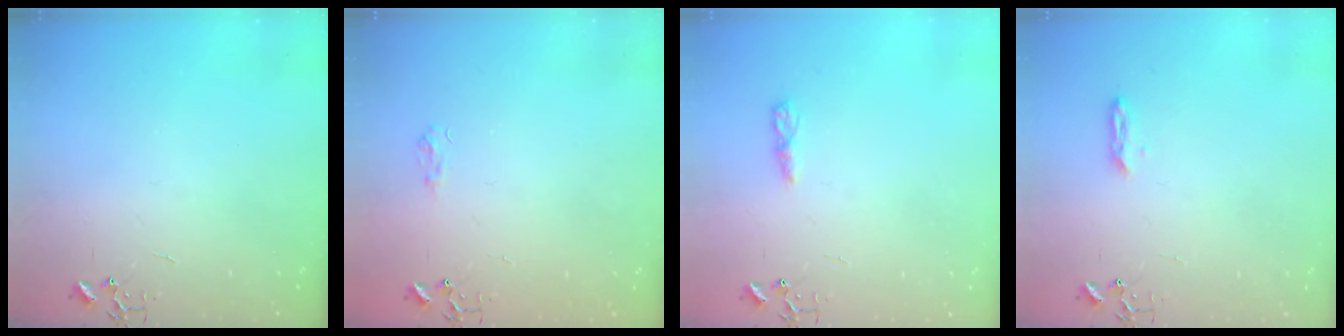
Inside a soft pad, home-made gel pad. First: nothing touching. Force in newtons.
{"total": 5.7, "press": 5.7, "slide": 0.6}
{"total": 6.8, "press": 6.8, "slide": 0.5}
{"total": 4.1, "press": 4.0, "slide": 0.6}